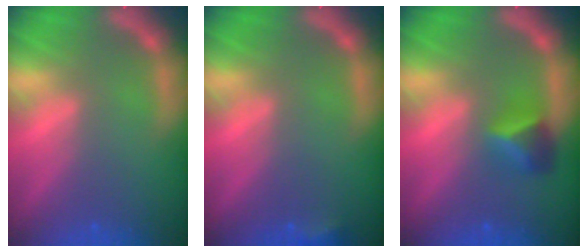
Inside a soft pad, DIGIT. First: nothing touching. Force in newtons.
{"total": 1.4}
{"total": 2.9}